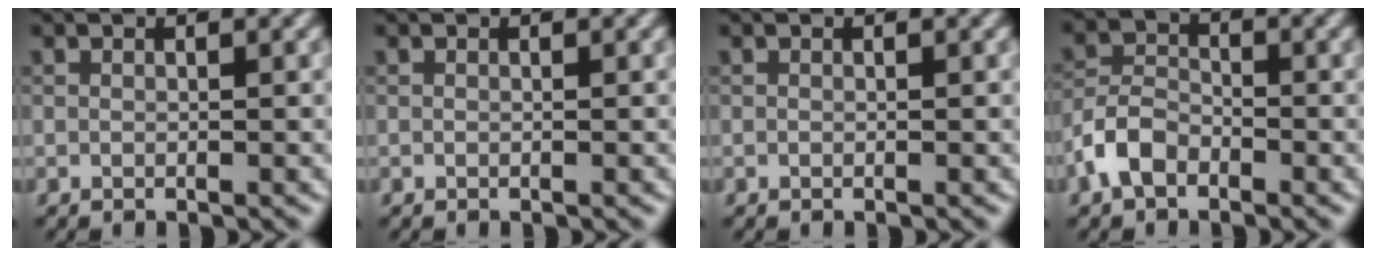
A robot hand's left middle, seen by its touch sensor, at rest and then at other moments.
{"total": 0.0}
{"total": 0.0}
{"total": 3.3, "force": [-2.0, 1.9, 1.8], "torque": [-0.035, 0.008, -0.049]}